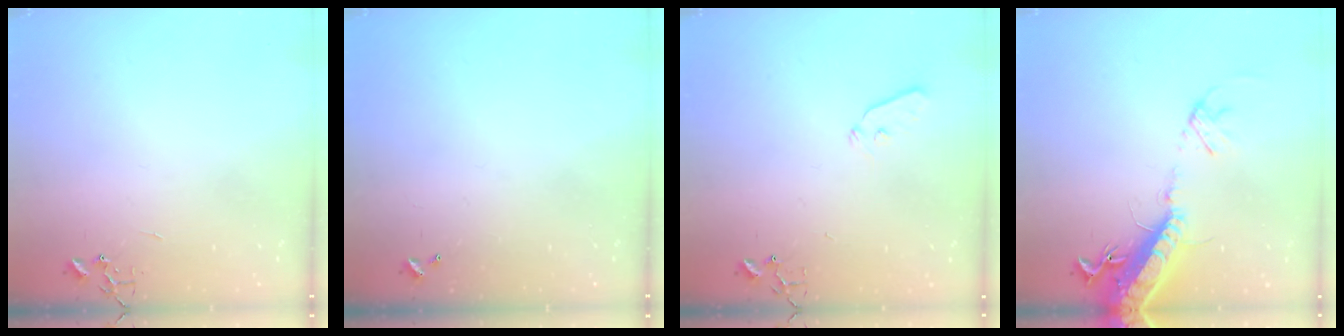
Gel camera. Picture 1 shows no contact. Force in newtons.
{"total": 0.0}
{"total": 5.0, "press": 5.0, "slide": 0.6}
{"total": 17.8, "press": 17.3, "slide": 4.1}